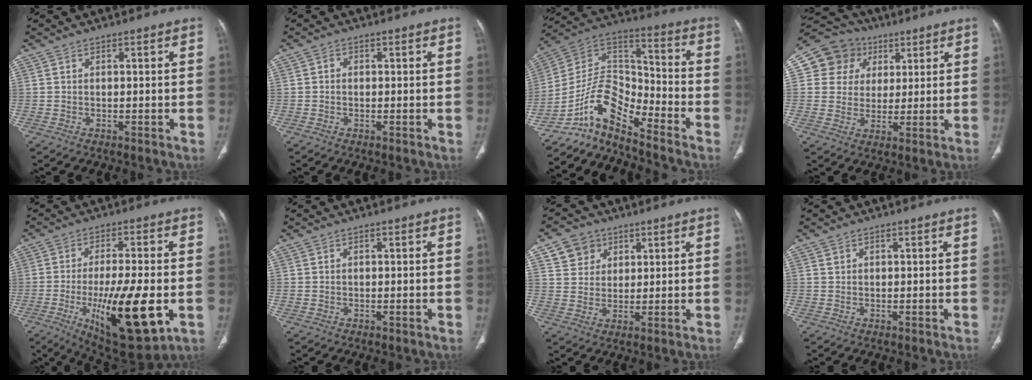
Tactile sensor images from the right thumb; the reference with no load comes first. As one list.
[{"total": 0.7, "force": [-0.1, 0.6, 0.4], "torque": [-0.002, 0.003, -0.007]}, {"total": 11.0, "force": [-9.4, 3.1, 4.7], "torque": [-0.080, 0.110, -0.186]}, {"total": 11.5, "force": [4.0, 10.4, 2.8], "torque": [-0.022, 0.009, 0.067]}, {"total": 19.2, "force": [-4.9, 5.9, 17.6], "torque": [-0.285, -0.012, -0.063]}, {"total": 0.6, "force": [0.0, 0.5, 0.3], "torque": [-0.007, 0.001, 0.000]}, {"total": 6.5, "force": [3.3, 5.5, 1.5], "torque": [-0.004, -0.011, 0.061]}, {"total": 0.5, "force": [0.3, 0.4, 0.0], "torque": [0.005, 0.003, 0.007]}]